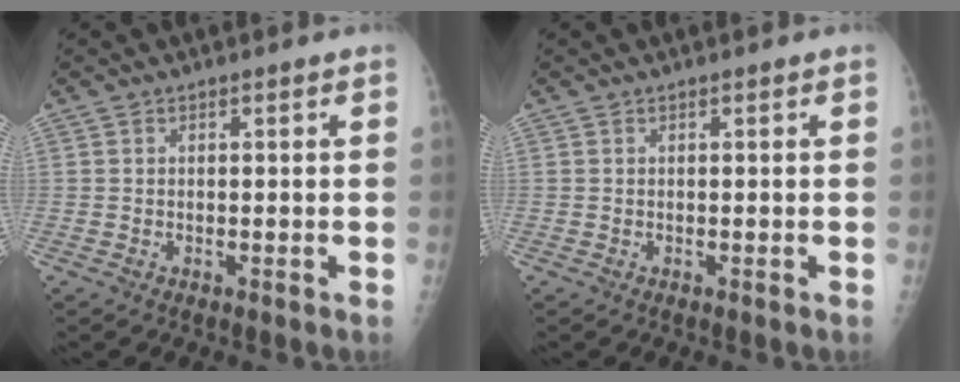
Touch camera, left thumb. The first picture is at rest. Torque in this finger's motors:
{"motor_torque": [0.11, 0.11, -0.12, -0.12, 0.00]}